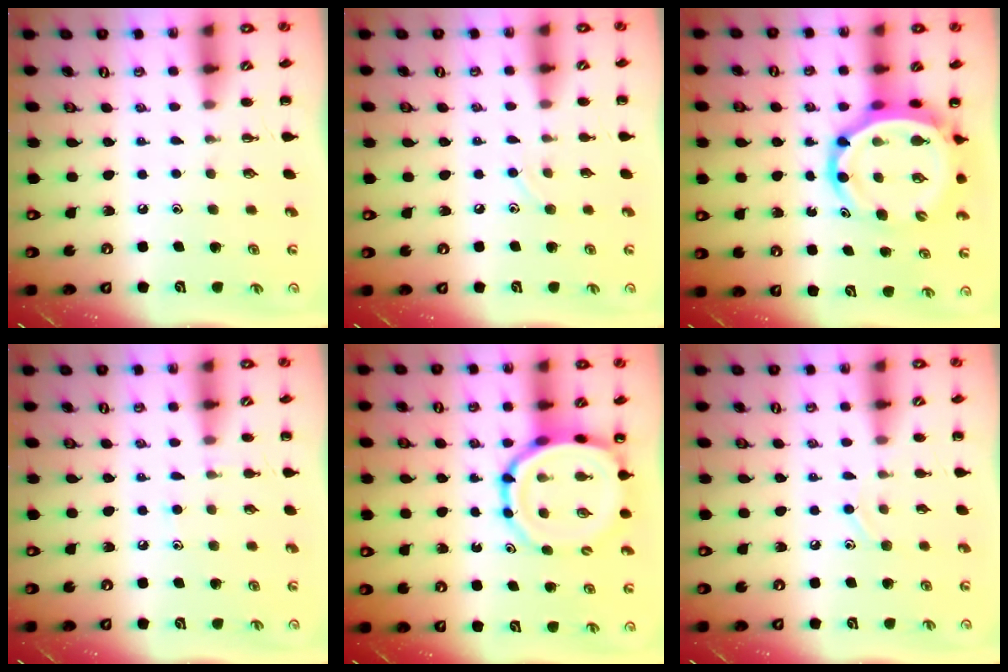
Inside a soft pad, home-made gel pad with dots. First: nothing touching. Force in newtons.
{"total": 4.8, "press": 4.6, "slide": 1.5}
{"total": 11.1, "press": 10.6, "slide": 3.4}
{"total": 6.3, "press": 5.9, "slide": 2.1}
{"total": 11.8, "press": 11.4, "slide": 3.0}
{"total": 7.8, "press": 7.4, "slide": 2.5}